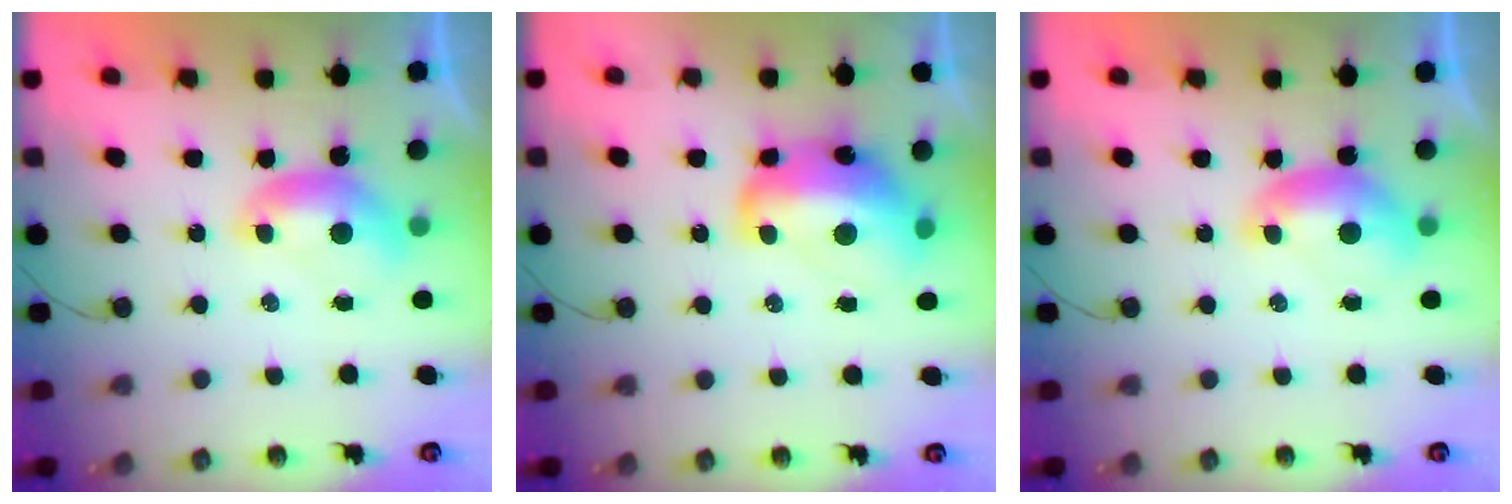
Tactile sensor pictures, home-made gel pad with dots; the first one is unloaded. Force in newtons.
{"total": 9.2, "press": 9.2, "slide": 1.3}
{"total": 0.6, "press": 0.5, "slide": 0.3}